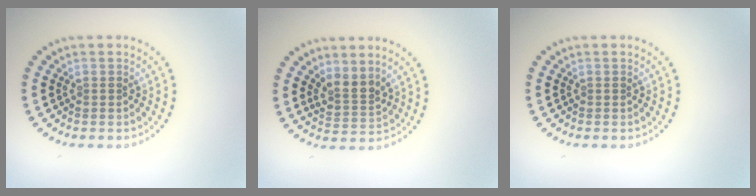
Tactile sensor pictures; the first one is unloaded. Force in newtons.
{"total": 2.5, "press": 1.8, "slide": 1.7}
{"total": 0.0}